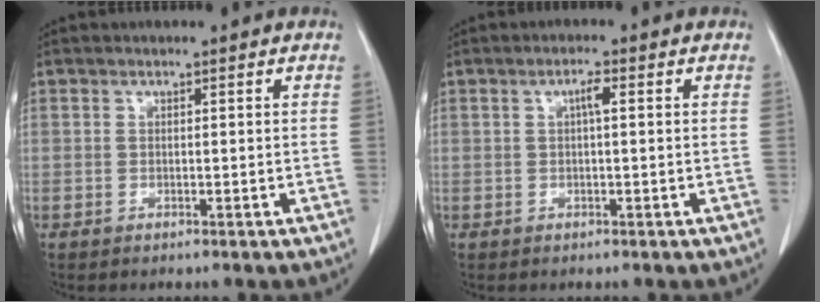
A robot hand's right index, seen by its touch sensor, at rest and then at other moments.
{"total": 1.8, "force": [0.4, 0.2, 1.8], "torque": [-0.031, 0.004, 0.005]}